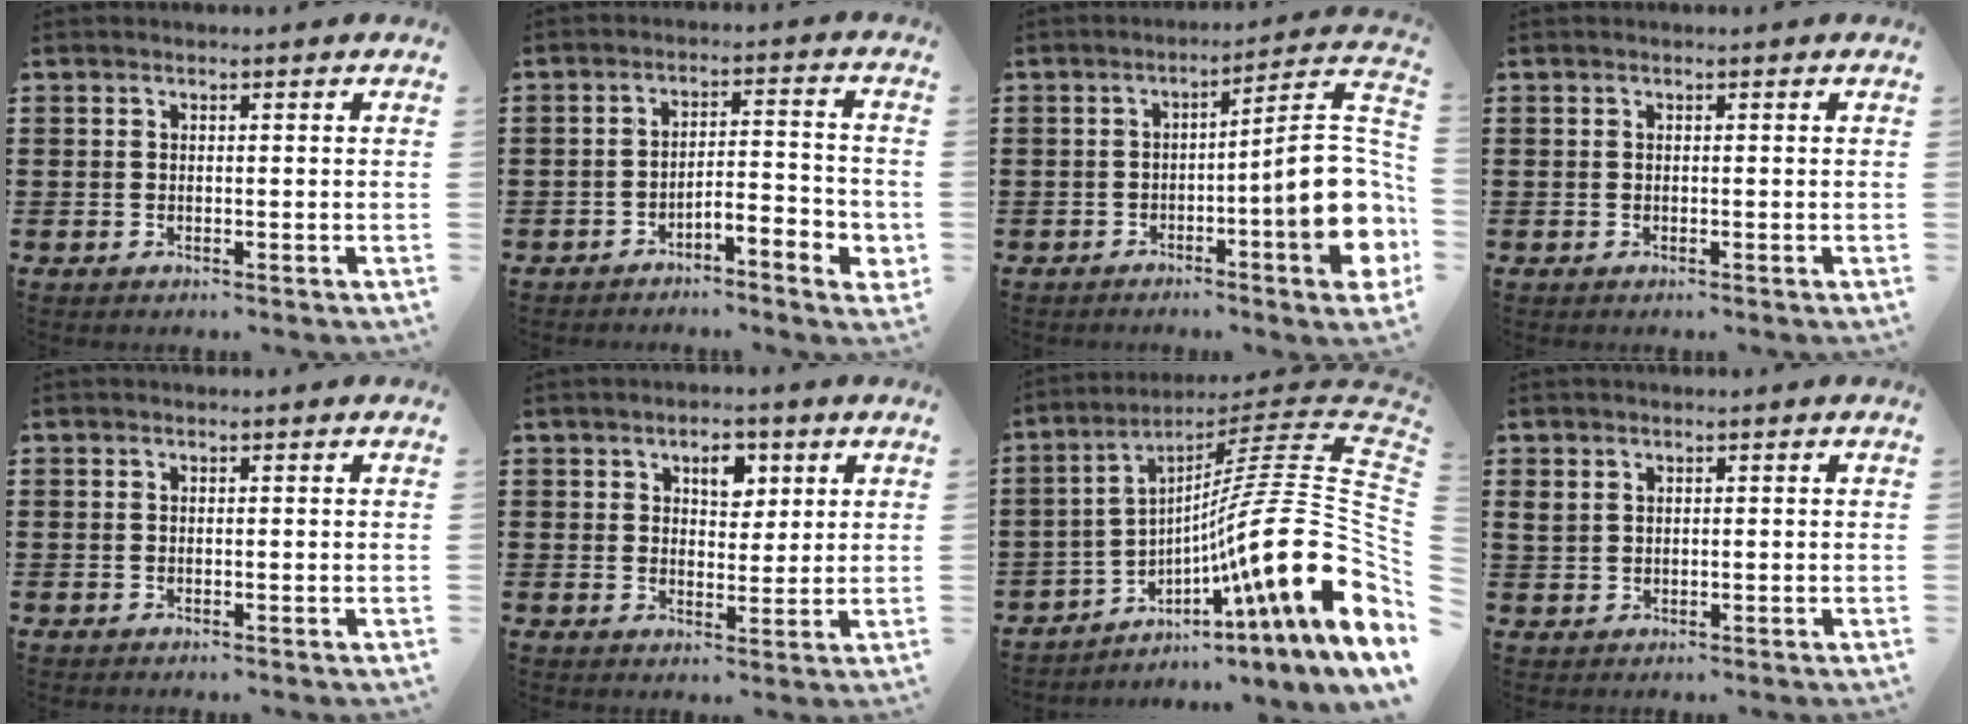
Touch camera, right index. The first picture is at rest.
{"total": 4.3, "force": [-3.6, 0.5, 2.4], "torque": [-0.041, 0.001, -0.071]}
{"total": 13.1, "force": [-2.2, 2.6, 12.6], "torque": [-0.168, -0.021, -0.040]}
{"total": 0.0}
{"total": 0.0}
{"total": 4.4, "force": [2.2, 2.7, 2.6], "torque": [-0.038, 0.003, 0.032]}
{"total": 18.1, "force": [-2.9, 2.0, 17.8], "torque": [-0.302, -0.038, -0.063]}
{"total": 1.4, "force": [0.9, 1.0, 0.5], "torque": [-0.012, 0.005, 0.017]}